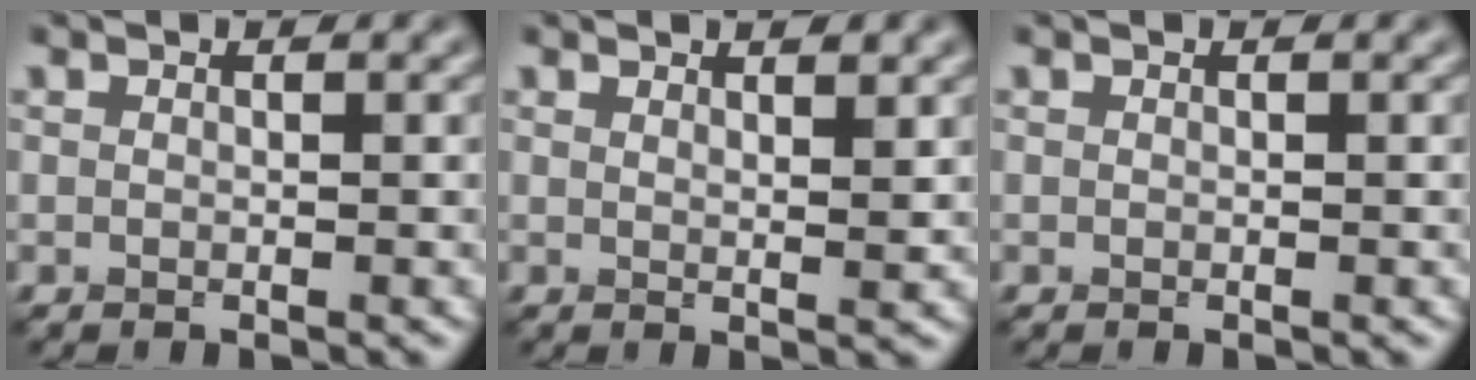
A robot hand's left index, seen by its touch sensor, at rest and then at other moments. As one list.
[{"total": 2.3, "force": [1.5, 0.6, 1.6], "torque": [-0.016, 0.000, 0.020]}, {"total": 0.0}]